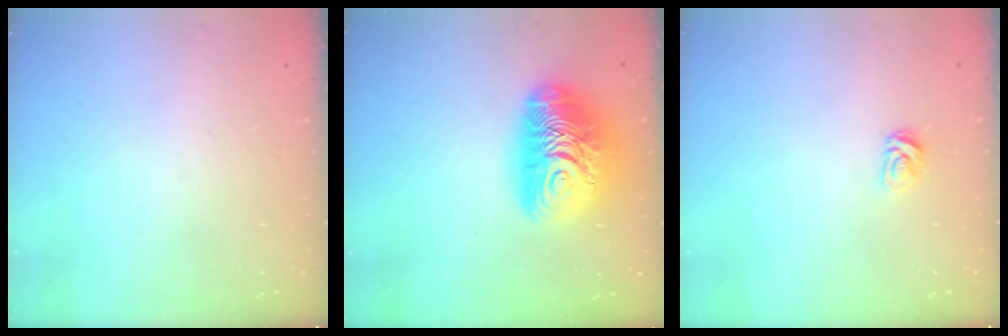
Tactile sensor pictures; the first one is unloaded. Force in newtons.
{"total": 18.0, "press": 17.9, "slide": 1.4}
{"total": 4.6, "press": 4.5, "slide": 0.5}